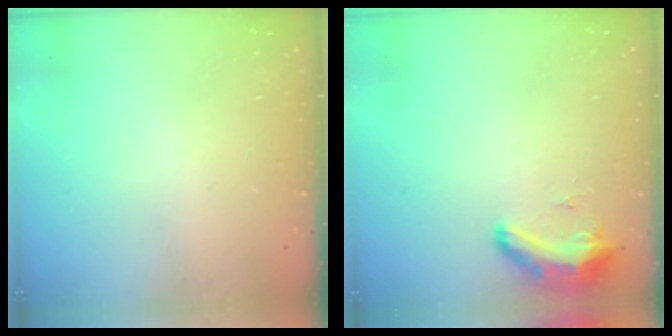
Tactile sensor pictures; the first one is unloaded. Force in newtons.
{"total": 11.0, "press": 9.7, "slide": 5.3}